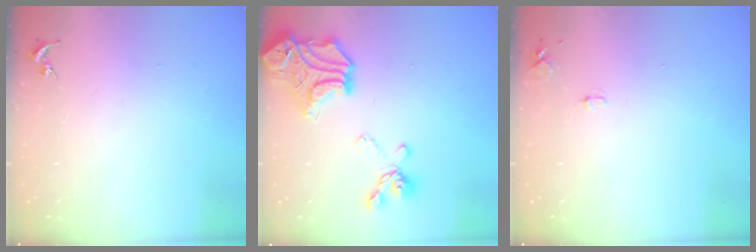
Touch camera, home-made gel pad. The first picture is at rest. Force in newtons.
{"total": 21.4, "press": 21.4, "slide": 1.4}
{"total": 5.2, "press": 5.1, "slide": 0.8}